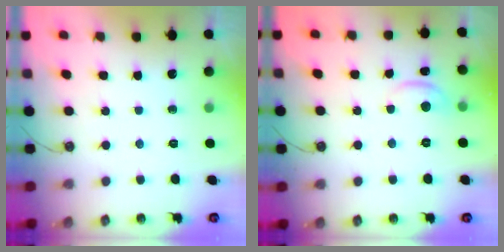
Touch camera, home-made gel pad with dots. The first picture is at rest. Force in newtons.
{"total": 1.4, "press": 1.4, "slide": 0.4}